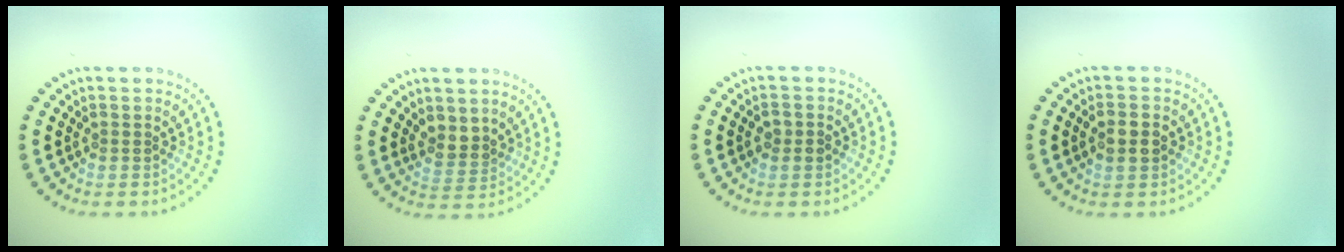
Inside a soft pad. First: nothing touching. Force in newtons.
{"total": 1.9, "press": 1.6, "slide": 1.0}
{"total": 1.5, "press": 1.5, "slide": 0.2}
{"total": 2.8, "press": 2.8, "slide": 0.2}